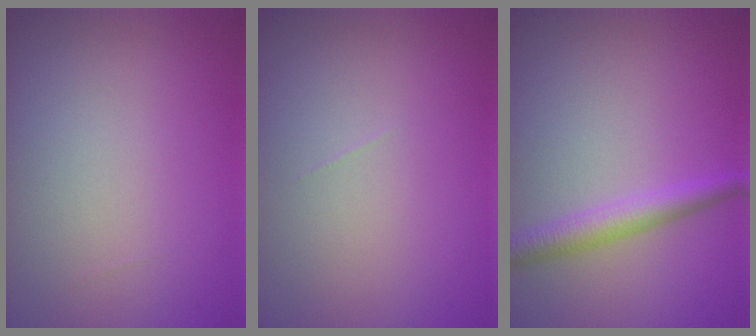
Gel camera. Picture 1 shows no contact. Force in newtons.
{"total": 0.0}
{"total": 2.7, "press": 2.7, "slide": 0.1}